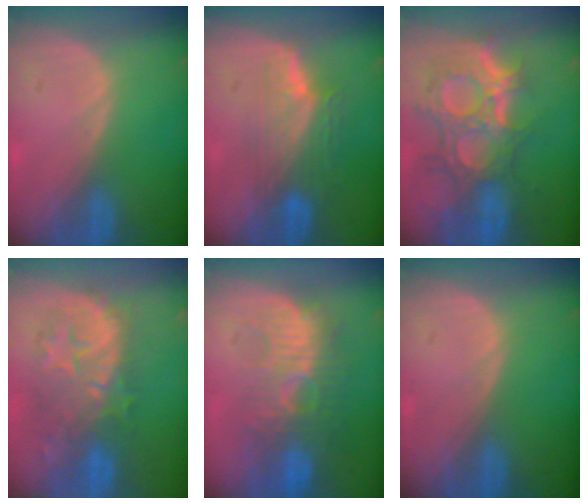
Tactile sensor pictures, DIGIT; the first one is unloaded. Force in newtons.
{"total": 7.6, "press": 6.7, "slide": 3.5}
{"total": 11.9, "press": 10.7, "slide": 5.3}
{"total": 9.6, "press": 9.4, "slide": 2.2}
{"total": 10.1, "press": 9.3, "slide": 4.0}
{"total": 0.0}